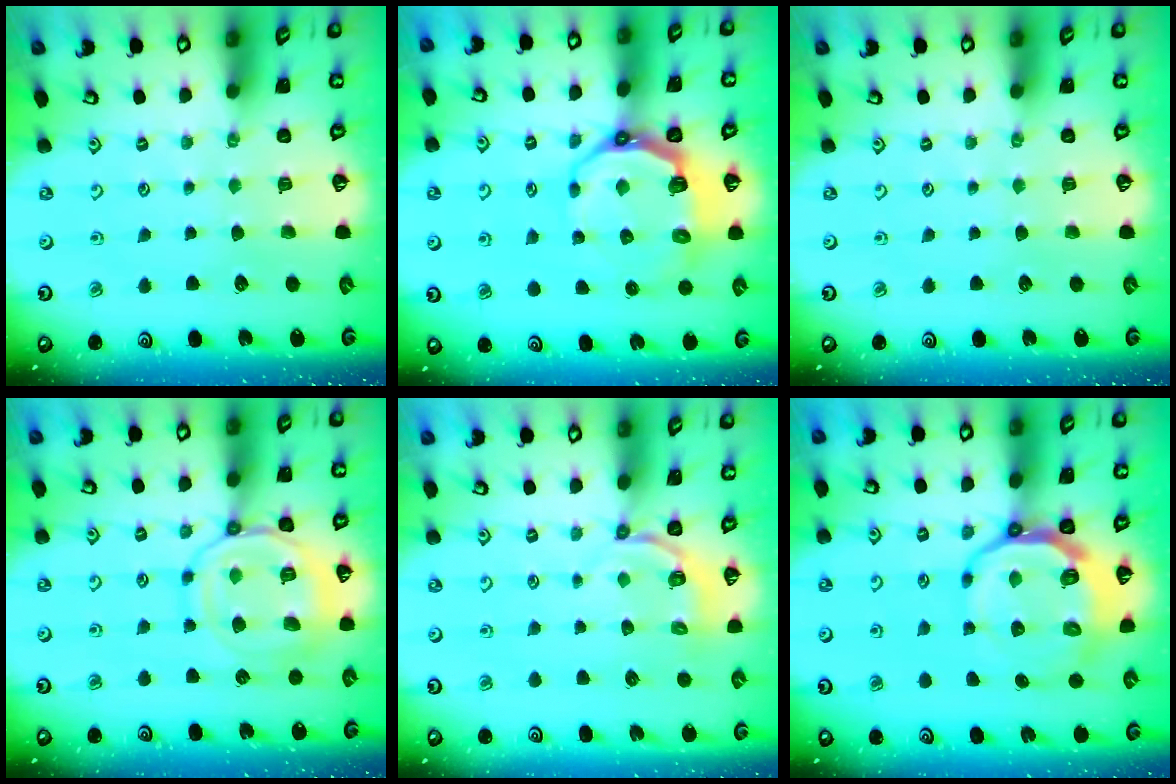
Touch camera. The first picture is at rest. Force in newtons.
{"total": 9.6, "press": 8.5, "slide": 4.4}
{"total": 0.0}
{"total": 13.6, "press": 13.6, "slide": 1.3}
{"total": 4.3, "press": 3.3, "slide": 2.7}
{"total": 11.9, "press": 11.4, "slide": 3.3}